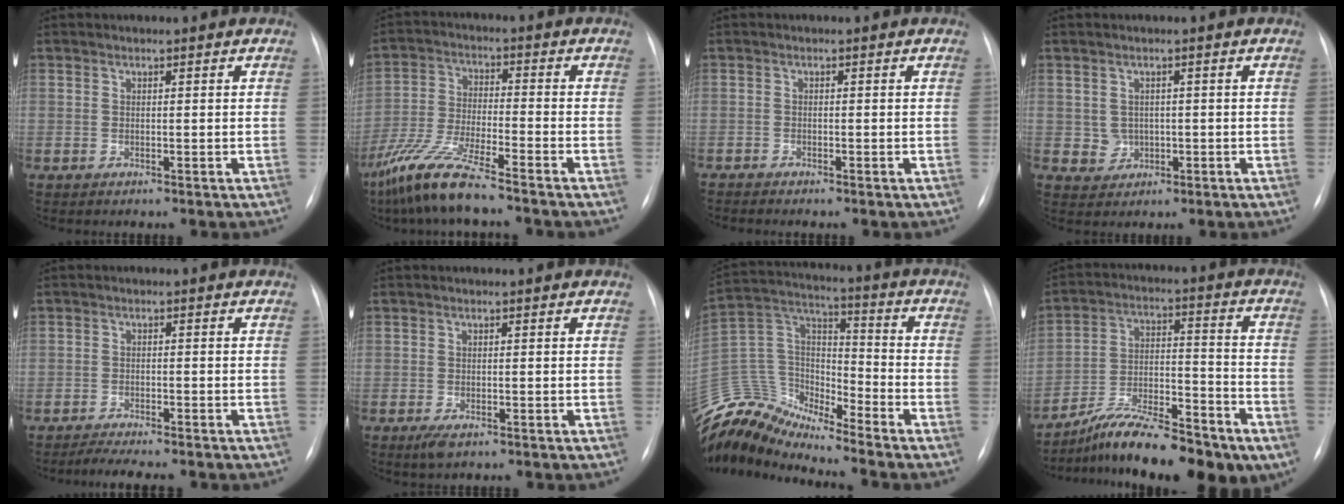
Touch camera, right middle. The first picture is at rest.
{"total": 9.6, "force": [-7.5, 0.3, 6.0], "torque": [-0.132, -0.030, -0.150]}
{"total": 1.1, "force": [-1.0, 0.0, 0.3], "torque": [-0.004, -0.002, -0.019]}
{"total": 2.8, "force": [-0.1, 2.6, 0.8], "torque": [-0.011, 0.004, 0.006]}
{"total": 4.7, "force": [-4.1, 0.8, 2.3], "torque": [-0.035, -0.010, -0.060]}
{"total": 2.1, "force": [-1.2, 0.9, 1.5], "torque": [-0.033, -0.004, -0.016]}
{"total": 11.0, "force": [-10.9, 0.8, 0.6], "torque": [-0.019, 0.067, -0.217]}
{"total": 16.2, "force": [-12.0, 4.1, 10.1], "torque": [-0.151, 0.019, -0.196]}